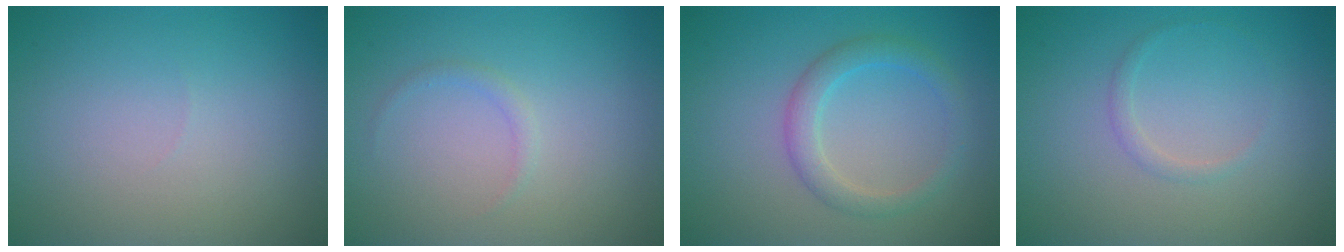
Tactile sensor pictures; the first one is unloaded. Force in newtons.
{"total": 0.8, "press": 0.8, "slide": 0.2}
{"total": 2.7, "press": 2.7, "slide": 0.1}
{"total": 1.0, "press": 1.0, "slide": 0.1}